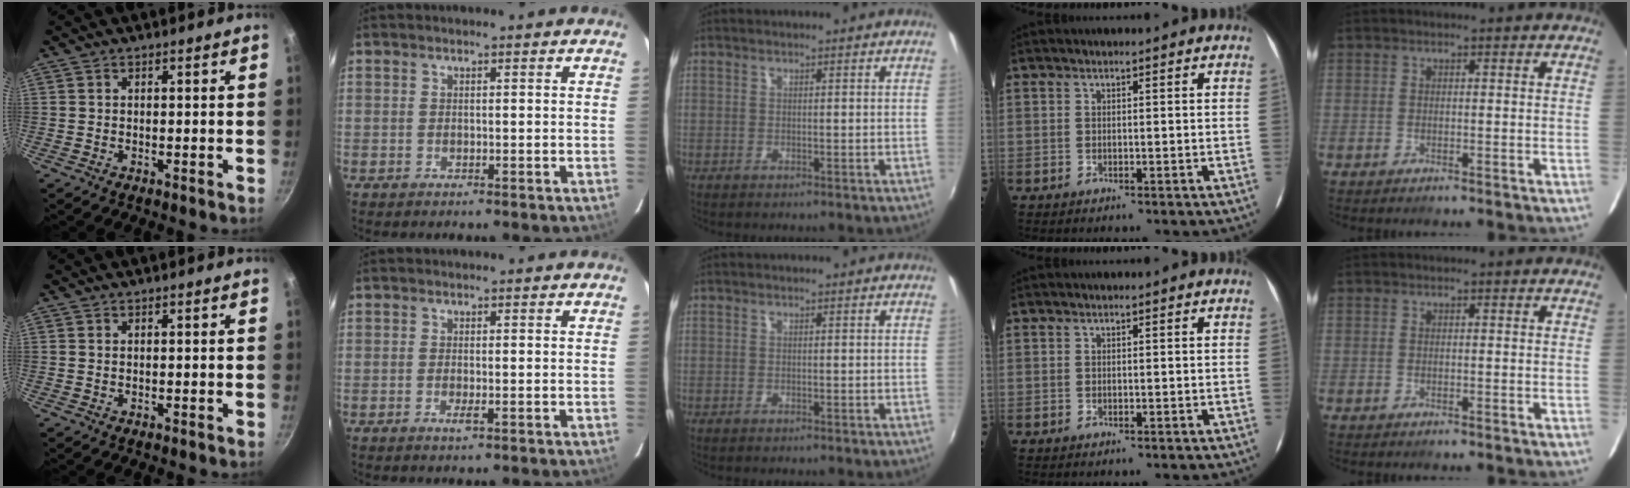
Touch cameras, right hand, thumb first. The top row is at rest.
{"index": {"total": 1.4, "force": [-0.6, 0.2, 1.3], "torque": [-0.026, -0.003, -0.011]}}